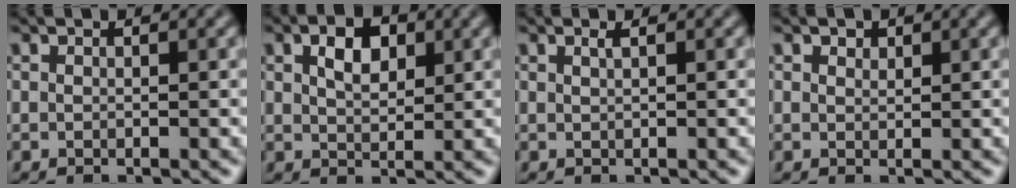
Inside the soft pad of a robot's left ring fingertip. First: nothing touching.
{"total": 3.0, "force": [1.3, 1.7, 2.1], "torque": [-0.040, 0.006, 0.021]}
{"total": 0.8, "force": [0.4, 0.2, 0.7], "torque": [-0.008, 0.001, 0.006]}
{"total": 0.9, "force": [0.7, 0.5, 0.2], "torque": [-0.004, -0.001, 0.010]}